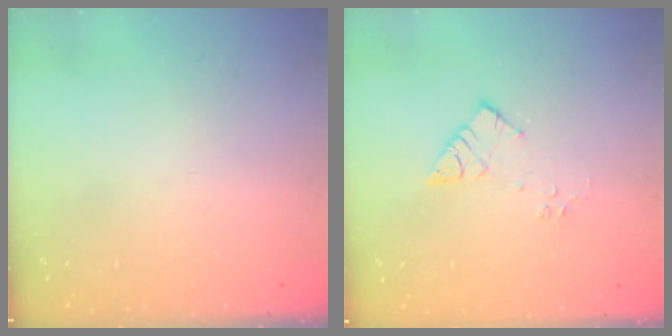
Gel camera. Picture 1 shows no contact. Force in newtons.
{"total": 7.2, "press": 7.2, "slide": 0.5}